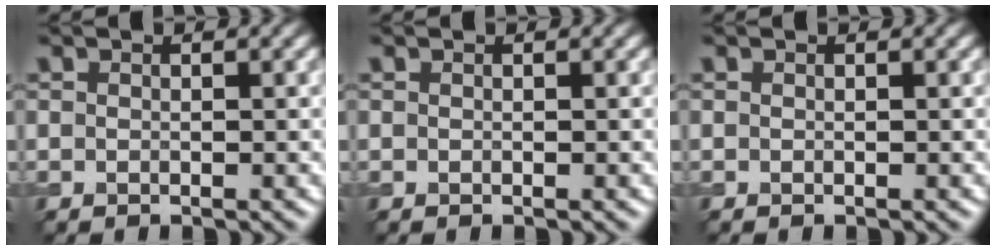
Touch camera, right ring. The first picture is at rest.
{"total": 0.0}
{"total": 0.0}